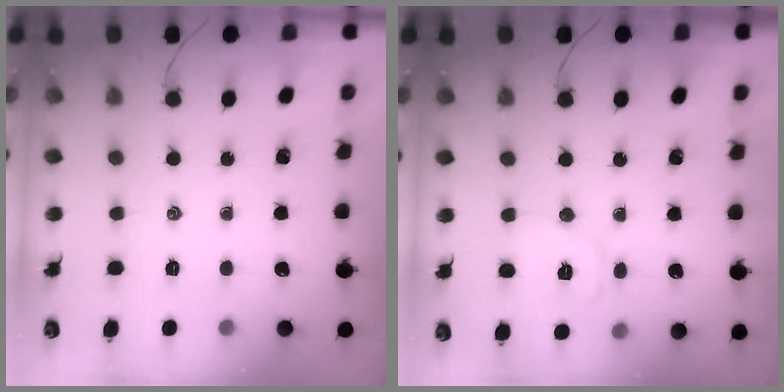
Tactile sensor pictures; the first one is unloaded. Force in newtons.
{"total": 7.1, "press": 7.1, "slide": 0.8}